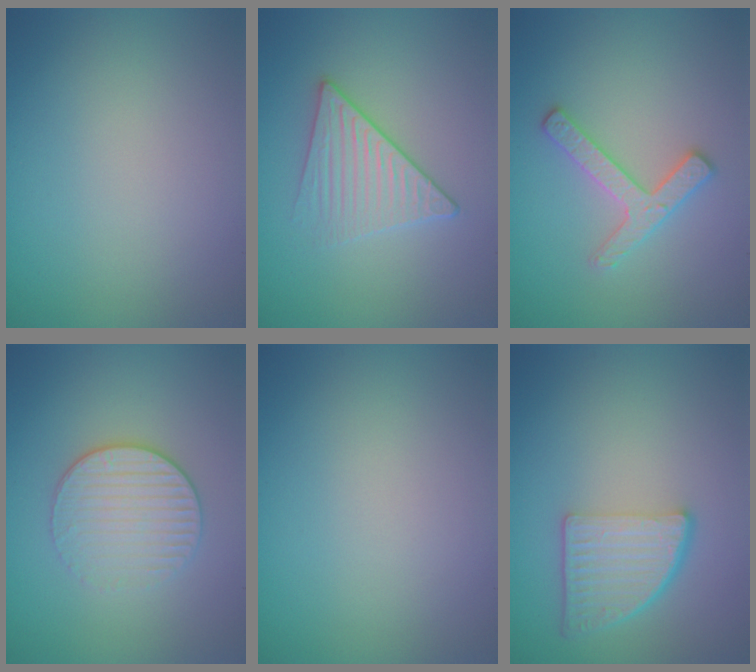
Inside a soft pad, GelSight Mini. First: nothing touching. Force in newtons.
{"total": 3.3, "press": 3.0, "slide": 1.3}
{"total": 2.5, "press": 2.5, "slide": 0.4}
{"total": 3.2, "press": 2.9, "slide": 1.3}
{"total": 0.0}
{"total": 5.1, "press": 3.7, "slide": 3.5}